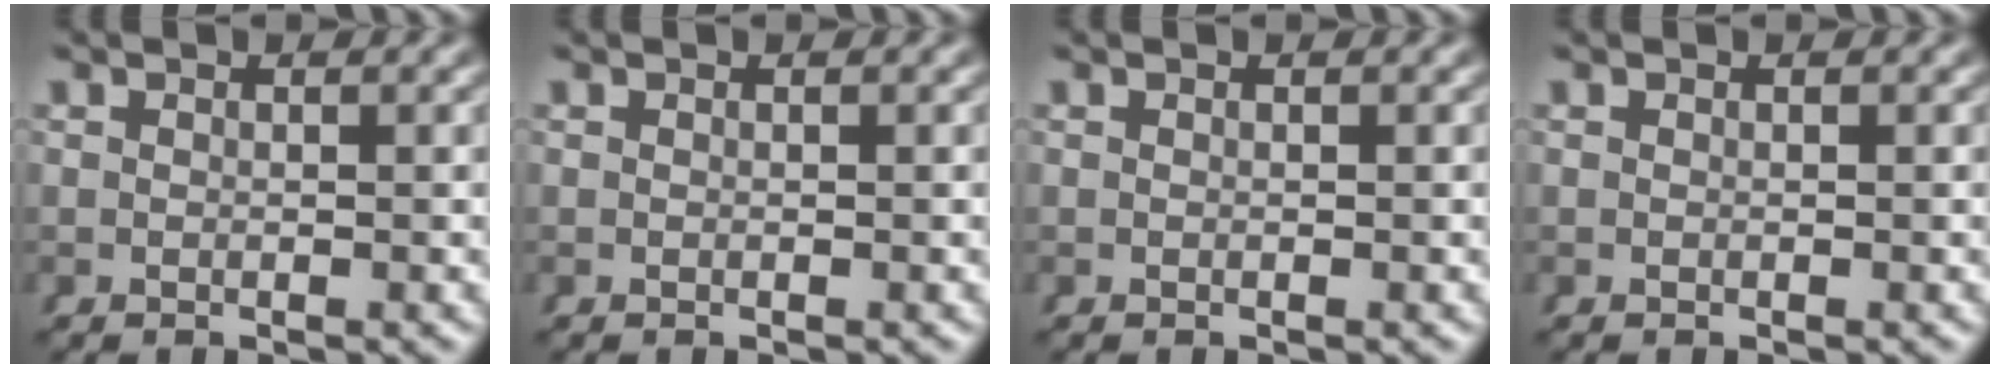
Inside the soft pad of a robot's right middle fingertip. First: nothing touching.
{"total": 0.0}
{"total": 0.0}
{"total": 0.0}